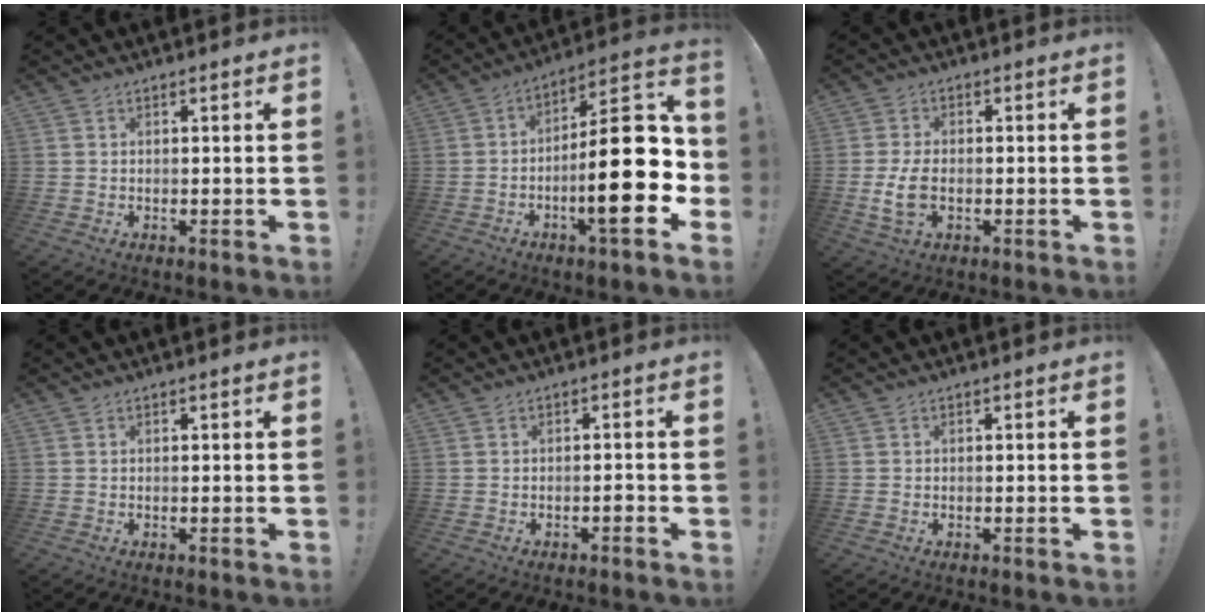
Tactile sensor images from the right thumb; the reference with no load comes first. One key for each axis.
{"total": 24.0, "fx": -4.2, "fy": 6.8, "fz": 22.6, "tx": -0.346, "ty": 0.019, "tz": -0.063}
{"total": 7.3, "fx": -1.2, "fy": 4.4, "fz": 5.8, "tx": -0.109, "ty": -0.007, "tz": -0.020}
{"total": 0.0}
{"total": 1.6, "fx": -1.0, "fy": 0.4, "fz": 1.2, "tx": -0.017, "ty": 0.000, "tz": -0.017}
{"total": 0.0}